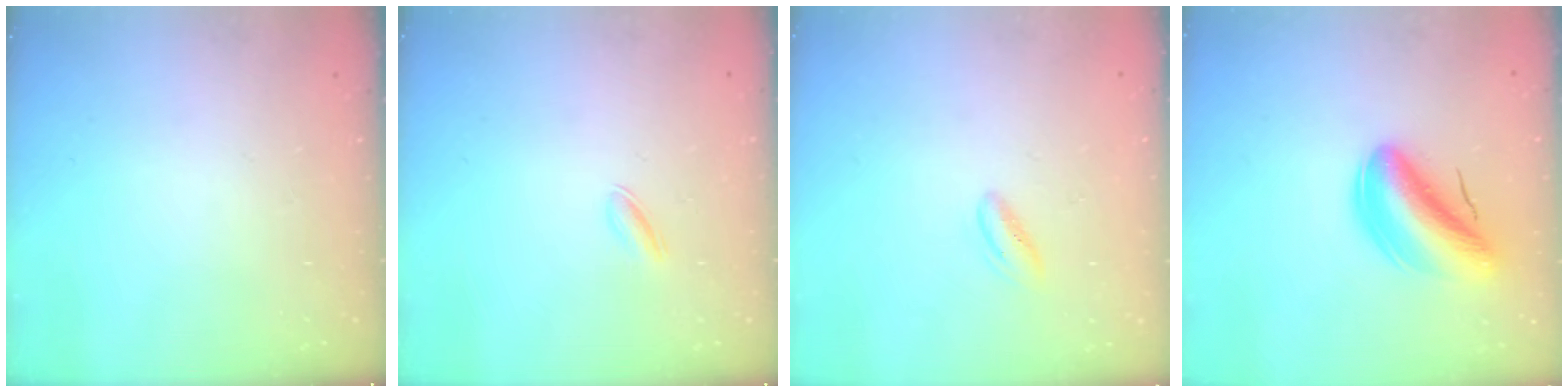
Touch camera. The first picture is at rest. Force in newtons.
{"total": 2.3, "press": 2.3, "slide": 0.6}
{"total": 3.1, "press": 3.0, "slide": 0.7}
{"total": 9.9, "press": 9.4, "slide": 2.9}